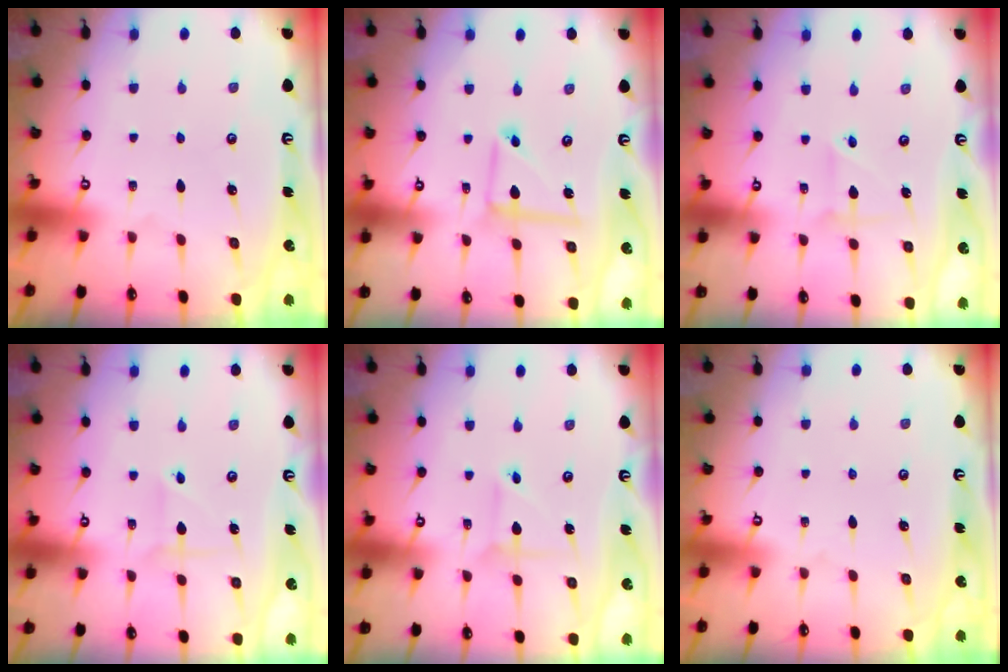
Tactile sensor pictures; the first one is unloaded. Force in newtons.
{"total": 7.2, "press": 7.2, "slide": 0.7}
{"total": 2.3, "press": 2.3, "slide": 0.4}
{"total": 2.9, "press": 2.9, "slide": 0.2}
{"total": 2.9, "press": 2.8, "slide": 0.3}
{"total": 0.0}